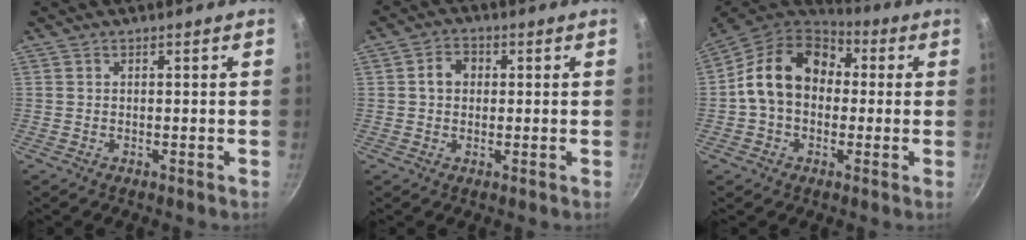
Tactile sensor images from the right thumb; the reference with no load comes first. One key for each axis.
{"total": 4.2, "fx": 0.5, "fy": 3.4, "fz": 2.4, "tx": -0.020, "ty": 0.010, "tz": 0.003}
{"total": 16.0, "fx": 1.5, "fy": 12.3, "fz": 10.2, "tx": -0.145, "ty": 0.037, "tz": 0.009}